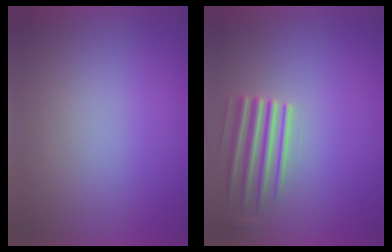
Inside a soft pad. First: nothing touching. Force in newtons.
{"total": 4.3}